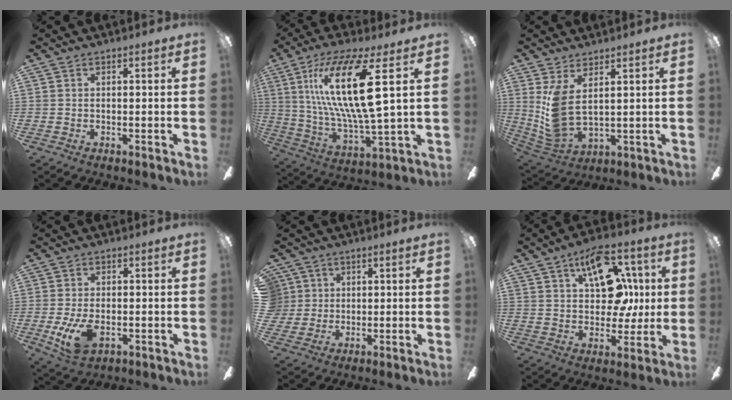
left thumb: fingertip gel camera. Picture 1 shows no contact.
{"total": 21.1, "force": [8.0, 4.6, 18.9], "torque": [-0.396, -0.024, 0.109]}
{"total": 8.7, "force": [3.3, 4.3, 6.9], "torque": [-0.159, -0.024, 0.069]}
{"total": 9.4, "force": [-2.4, 5.4, 7.3], "torque": [-0.149, -0.005, -0.040]}
{"total": 5.3, "force": [1.5, 5.0, 0.5], "torque": [-0.014, 0.005, 0.028]}
{"total": 17.5, "force": [7.1, 10.7, 12.0], "torque": [-0.175, -0.010, 0.128]}